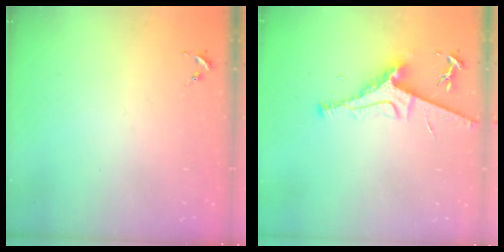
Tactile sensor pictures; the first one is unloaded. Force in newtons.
{"total": 8.6, "press": 8.5, "slide": 1.1}